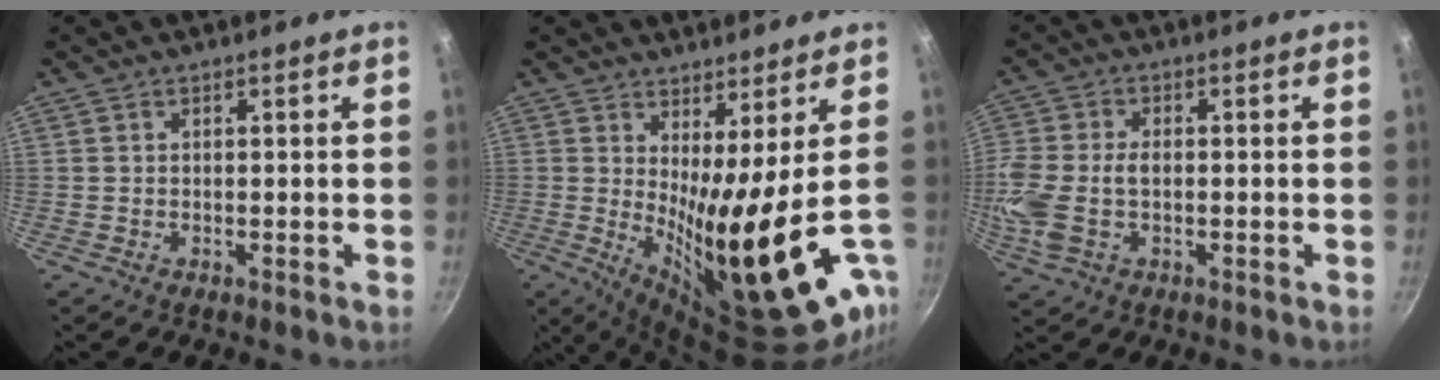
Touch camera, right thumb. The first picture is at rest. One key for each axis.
{"total": 20.1, "fx": -1.2, "fy": 3.5, "fz": 19.8, "tx": -0.270, "ty": -0.045, "tz": 0.007}
{"total": 9.8, "fx": -1.0, "fy": 6.2, "fz": 7.5, "tx": -0.168, "ty": 0.002, "tz": -0.026}